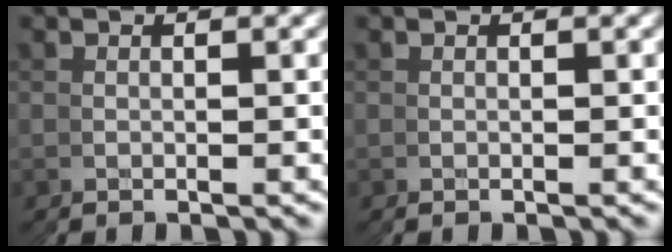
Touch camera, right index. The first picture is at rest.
{"total": 0.0}